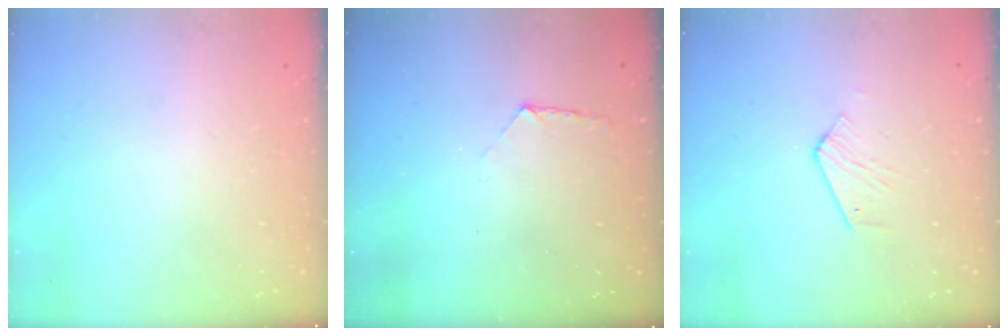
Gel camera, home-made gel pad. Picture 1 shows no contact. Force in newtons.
{"total": 6.0, "press": 6.0, "slide": 0.5}
{"total": 2.6, "press": 2.6, "slide": 0.2}